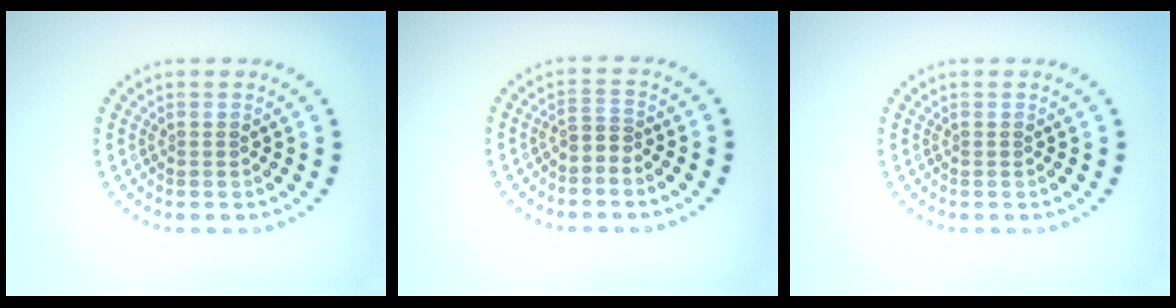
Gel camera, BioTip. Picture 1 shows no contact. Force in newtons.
{"total": 1.6, "press": 1.2, "slide": 1.1}
{"total": 0.0}